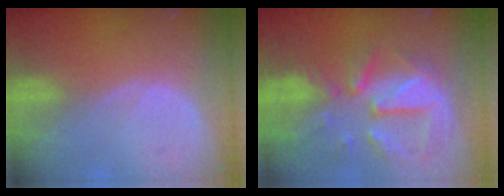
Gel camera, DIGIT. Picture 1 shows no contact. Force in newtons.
{"total": 11.1, "press": 9.8, "slide": 5.4}